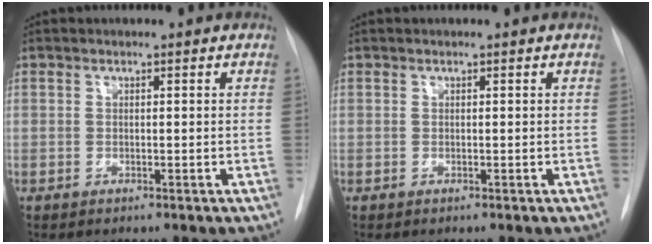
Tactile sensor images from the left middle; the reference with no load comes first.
{"total": 0.0}